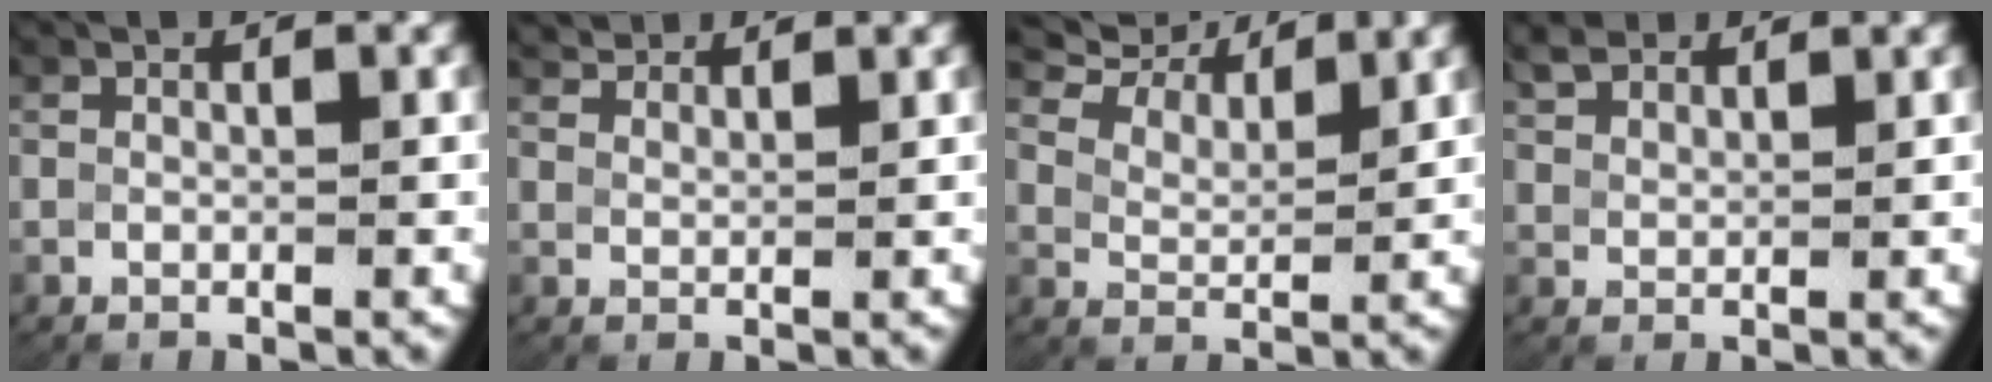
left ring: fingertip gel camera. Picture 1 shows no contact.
{"total": 2.9, "force": [2.9, 0.0, 0.4], "torque": [-0.007, -0.002, 0.056]}
{"total": 5.8, "force": [4.5, 2.4, 2.8], "torque": [-0.060, 0.009, 0.072]}
{"total": 2.7, "force": [2.7, 0.3, 0.5], "torque": [-0.014, -0.002, 0.054]}